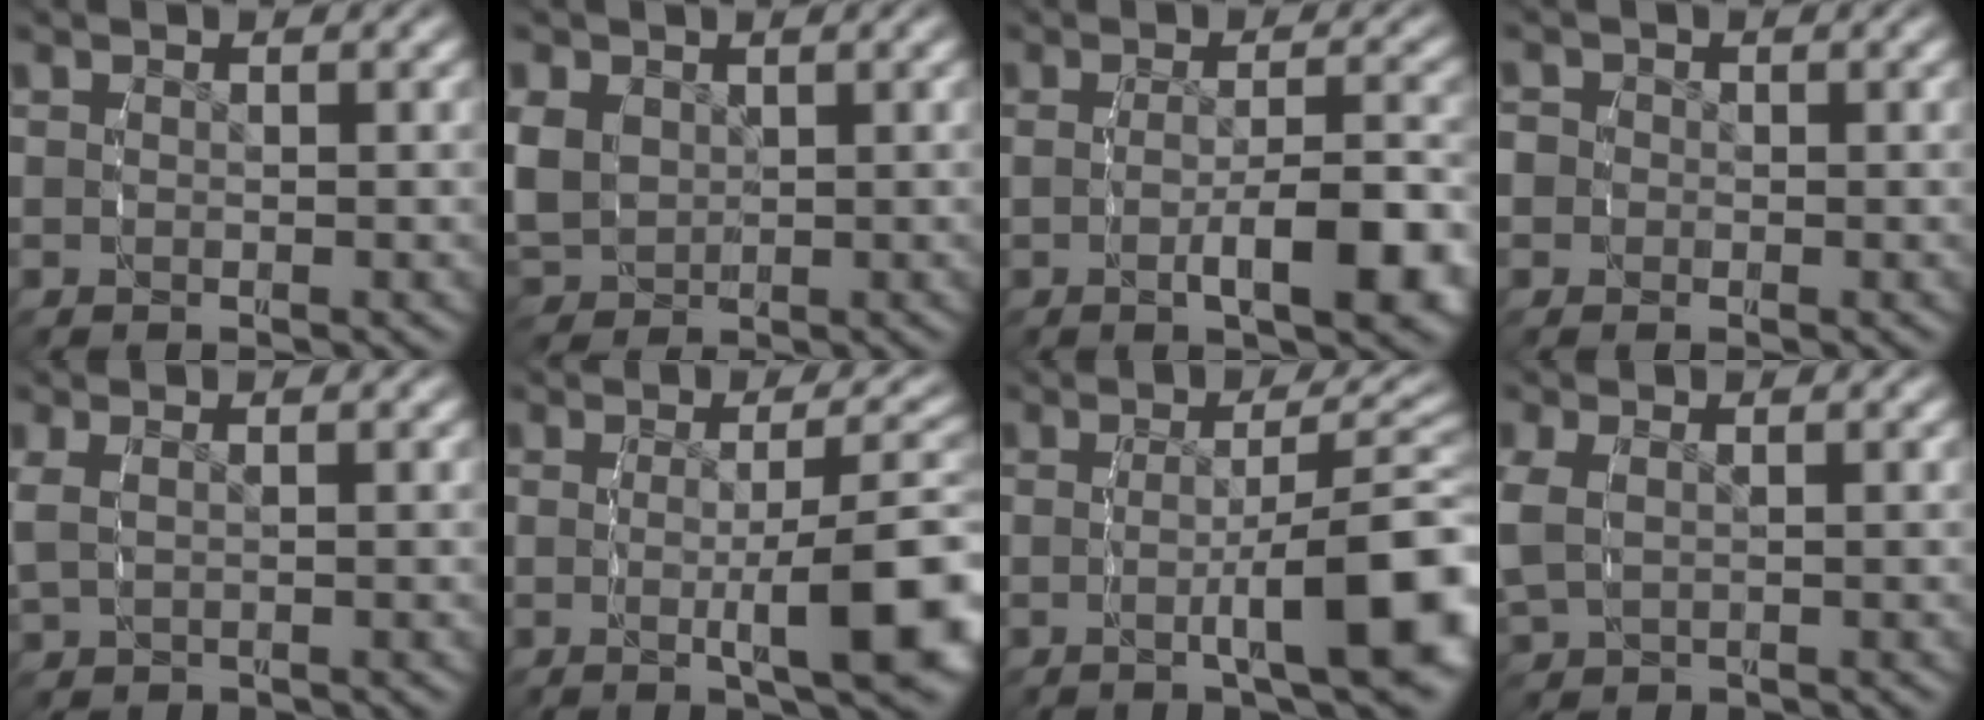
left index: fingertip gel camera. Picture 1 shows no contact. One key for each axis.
{"total": 5.3, "fx": 0.4, "fy": 4.5, "fz": 2.7, "tx": -0.079, "ty": -0.021, "tz": 0.025}
{"total": 5.4, "fx": -1.6, "fy": 1.4, "fz": 5.0, "tx": -0.079, "ty": -0.012, "tz": -0.023}
{"total": 2.6, "fx": -0.2, "fy": 2.5, "fz": 0.8, "tx": -0.022, "ty": -0.003, "tz": -0.010}
{"total": 1.7, "fx": 0.3, "fy": 0.7, "fz": 1.5, "tx": -0.040, "ty": -0.003, "tz": 0.020}
{"total": 7.4, "fx": -1.9, "fy": 1.5, "fz": 7.0, "tx": -0.092, "ty": -0.006, "tz": -0.024}
{"total": 7.7, "fx": -2.4, "fy": 1.5, "fz": 7.2, "tx": -0.098, "ty": -0.004, "tz": -0.033}
{"total": 2.3, "fx": 0.2, "fy": 1.5, "fz": 1.8, "tx": -0.058, "ty": -0.010, "tz": 0.022}